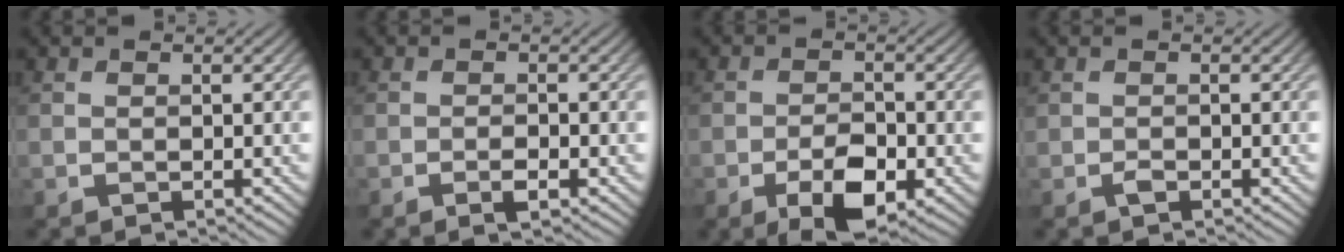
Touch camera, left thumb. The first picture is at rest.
{"total": 1.8, "force": [-1.0, 0.5, 1.5], "torque": [-0.024, 0.002, -0.018]}
{"total": 6.4, "force": [-3.1, 2.9, 4.8], "torque": [-0.081, 0.000, -0.058]}
{"total": 1.0, "force": [-0.6, 0.6, 0.5], "torque": [-0.012, 0.000, -0.011]}